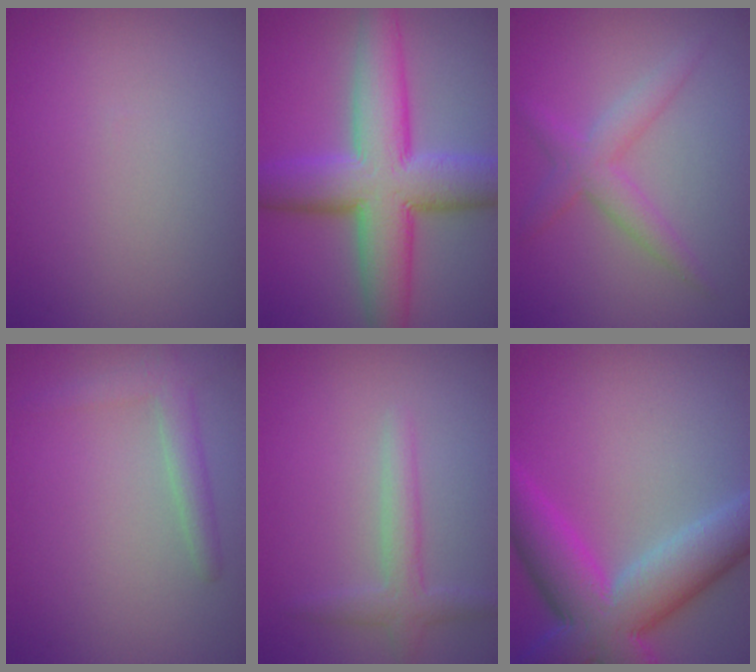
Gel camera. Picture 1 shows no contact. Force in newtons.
{"total": 10.4, "press": 10.4, "slide": 0.4}
{"total": 3.0, "press": 3.0, "slide": 0.1}
{"total": 2.2, "press": 2.1, "slide": 0.2}
{"total": 2.4, "press": 2.4, "slide": 0.1}
{"total": 10.6, "press": 10.6, "slide": 0.5}